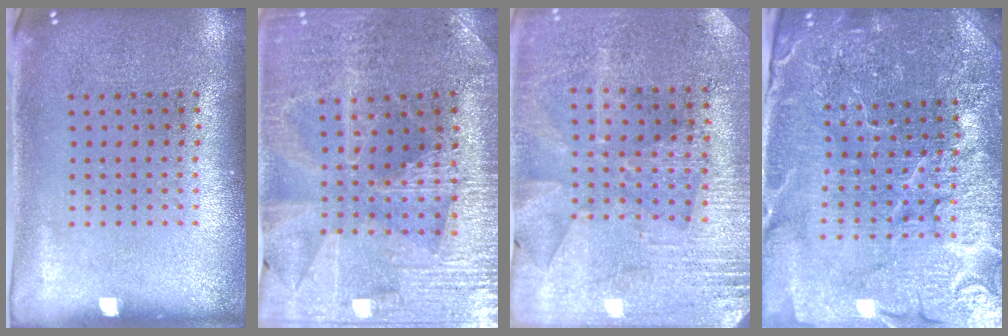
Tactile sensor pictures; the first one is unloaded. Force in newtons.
{"total": 3.0, "press": 2.9, "slide": 0.4}
{"total": 2.8, "press": 2.7, "slide": 0.6}
{"total": 5.4, "press": 5.0, "slide": 2.2}